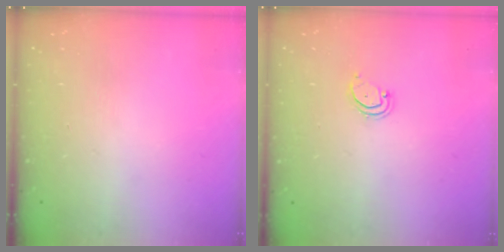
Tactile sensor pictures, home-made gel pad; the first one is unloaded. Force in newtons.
{"total": 2.6, "press": 2.6, "slide": 0.2}